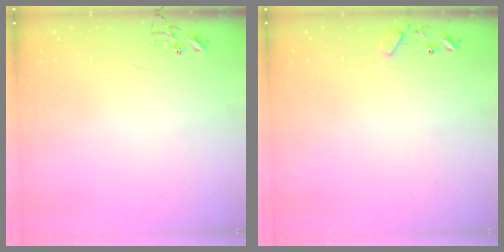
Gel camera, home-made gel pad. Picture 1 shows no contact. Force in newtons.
{"total": 9.0, "press": 9.0, "slide": 0.6}